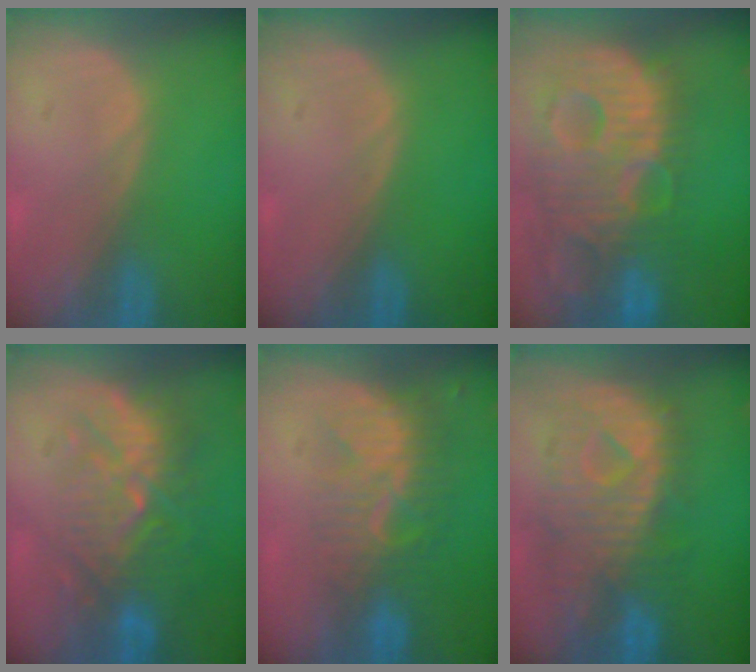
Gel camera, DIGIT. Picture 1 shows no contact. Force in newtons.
{"total": 0.0}
{"total": 14.0, "press": 12.0, "slide": 7.1}
{"total": 10.3, "press": 9.5, "slide": 3.9}
{"total": 8.5, "press": 7.7, "slide": 3.6}
{"total": 10.7, "press": 9.6, "slide": 4.7}